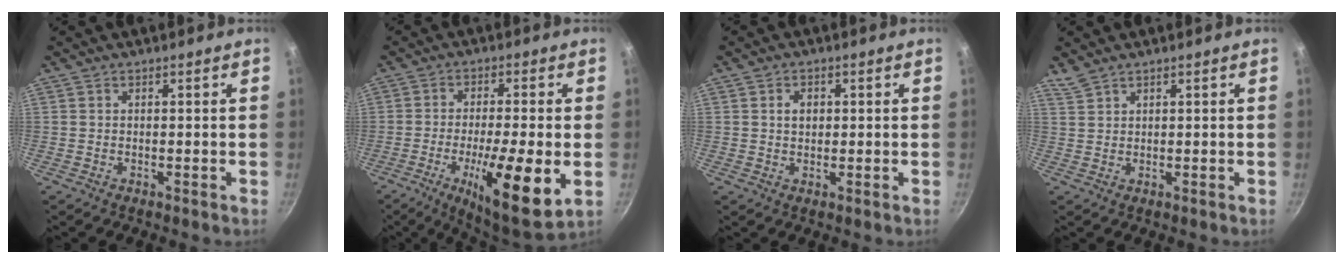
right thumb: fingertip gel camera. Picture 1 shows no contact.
{"total": 15.8, "force": [-4.3, 3.7, 14.8], "torque": [-0.233, 0.003, -0.067]}
{"total": 2.5, "force": [0.5, 1.9, 1.6], "torque": [-0.015, 0.002, 0.008]}
{"total": 2.2, "force": [1.9, 0.5, 0.7], "torque": [-0.017, -0.001, 0.047]}